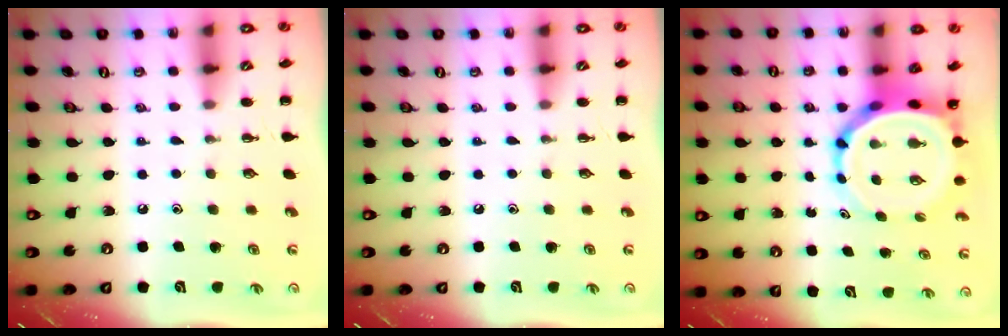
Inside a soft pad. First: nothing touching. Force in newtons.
{"total": 0.0}
{"total": 6.6, "press": 6.3, "slide": 2.2}